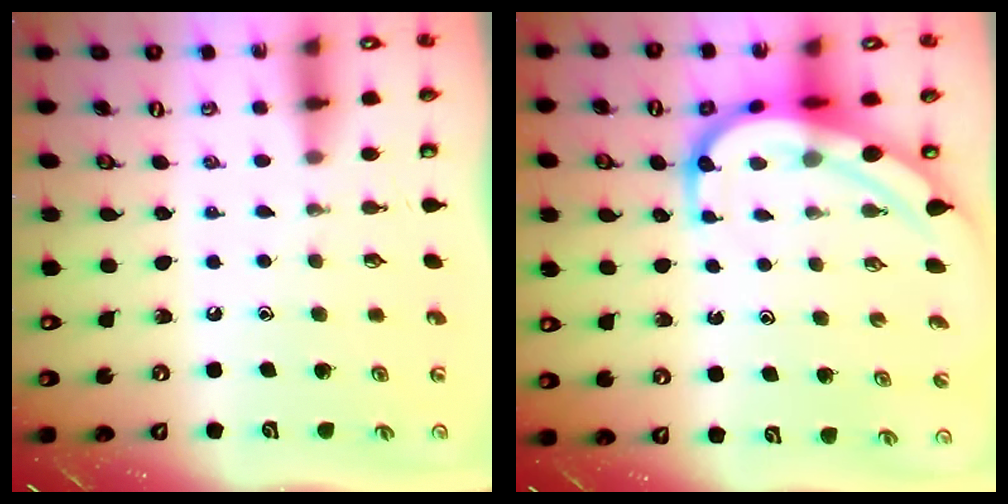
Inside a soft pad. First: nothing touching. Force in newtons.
{"total": 9.0, "press": 9.0, "slide": 1.0}